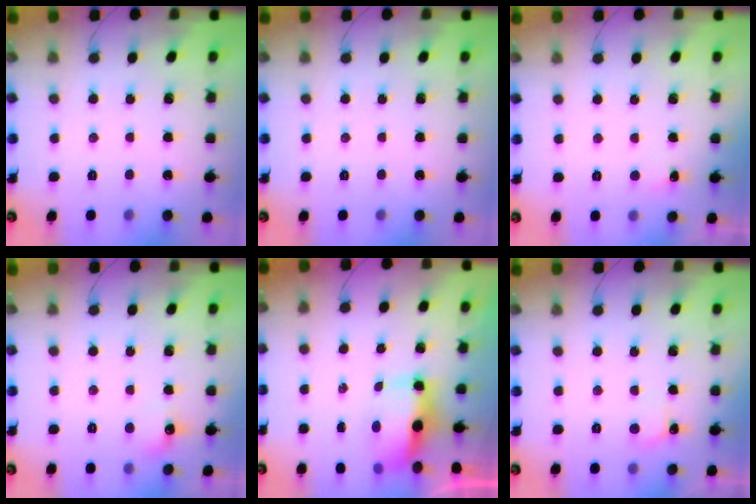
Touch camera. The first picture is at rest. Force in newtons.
{"total": 0.0}
{"total": 3.9, "press": 3.7, "slide": 1.3}
{"total": 6.5, "press": 6.2, "slide": 1.9}
{"total": 14.8, "press": 9.8, "slide": 11.0}
{"total": 5.3, "press": 5.2, "slide": 1.1}